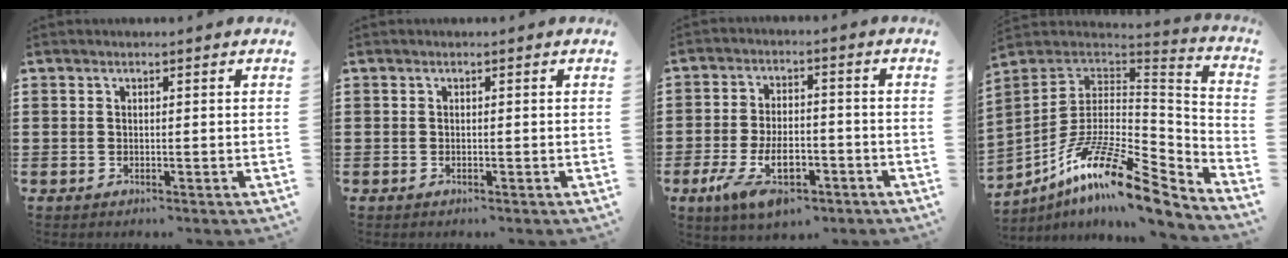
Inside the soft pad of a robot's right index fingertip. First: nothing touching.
{"total": 0.0}
{"total": 9.0, "force": [-4.4, 4.0, 6.7], "torque": [-0.131, -0.003, -0.079]}
{"total": 16.4, "force": [-9.8, 4.7, 12.2], "torque": [-0.219, 0.017, -0.177]}